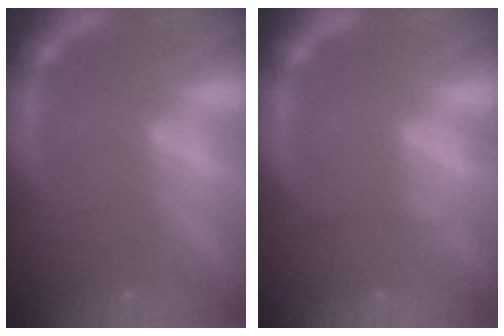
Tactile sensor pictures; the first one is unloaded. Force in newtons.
{"total": 0.9}